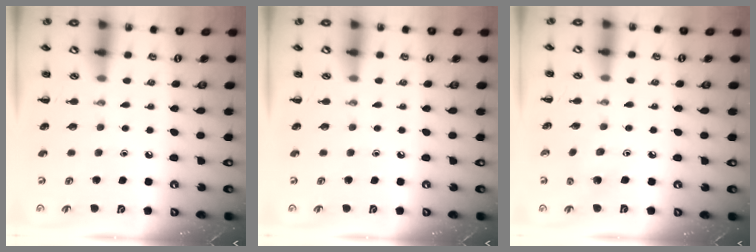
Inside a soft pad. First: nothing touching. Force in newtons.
{"total": 0.0}
{"total": 3.5, "press": 3.3, "slide": 1.1}